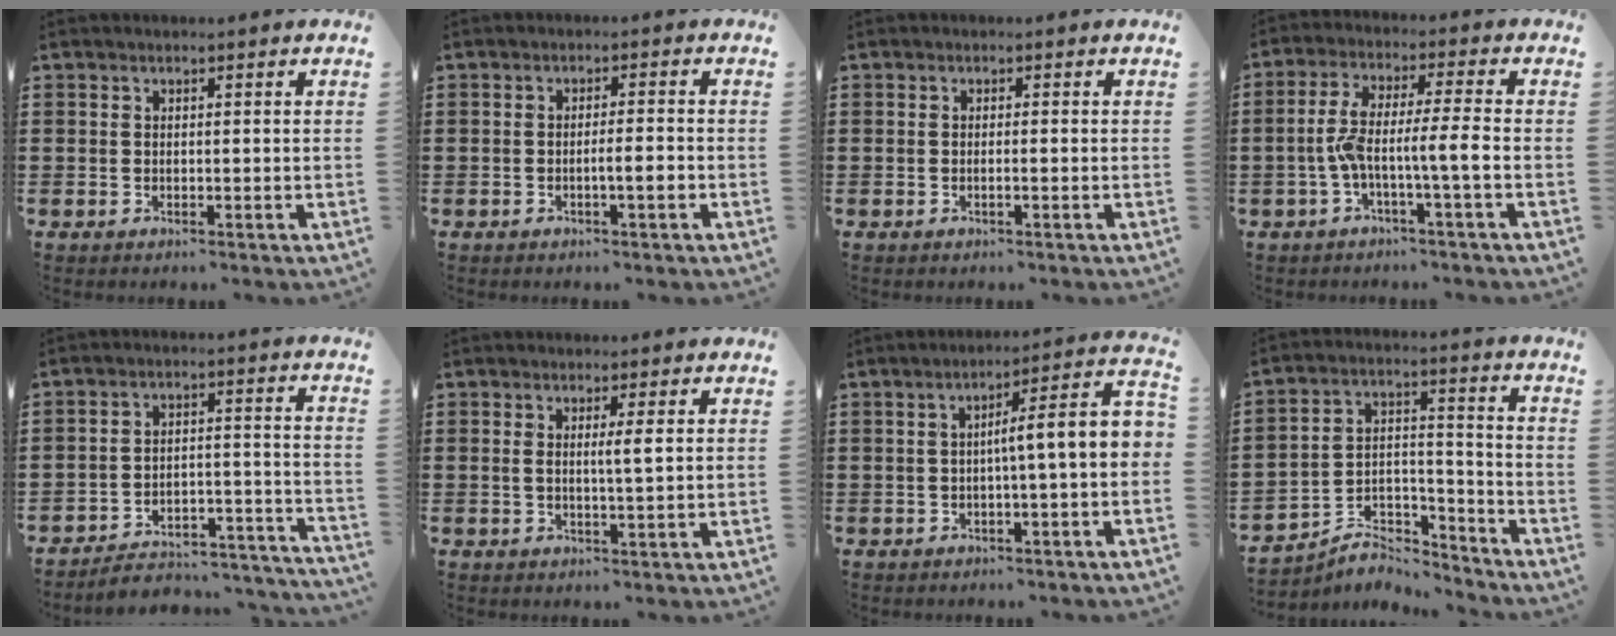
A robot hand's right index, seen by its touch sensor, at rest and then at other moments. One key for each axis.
{"total": 2.7, "fx": -0.9, "fy": 0.3, "fz": 2.6, "tx": -0.044, "ty": 0.000, "tz": -0.017}
{"total": 0.9, "fx": -0.4, "fy": -0.2, "fz": 0.7, "tx": -0.012, "ty": -0.005, "tz": -0.007}
{"total": 7.4, "fx": -2.4, "fy": 0.3, "fz": 7.0, "tx": -0.143, "ty": -0.007, "tz": -0.052}
{"total": 4.1, "fx": -3.8, "fy": 1.2, "fz": 1.1, "tx": -0.022, "ty": 0.000, "tz": -0.081}
{"total": 2.3, "fx": 0.4, "fy": -0.3, "fz": 2.3, "tx": -0.045, "ty": -0.006, "tz": 0.004}
{"total": 5.6, "fx": -0.5, "fy": -0.1, "fz": 5.6, "tx": -0.097, "ty": -0.021, "tz": -0.018}
{"total": 6.4, "fx": -5.9, "fy": 1.9, "fz": 1.3, "tx": -0.025, "ty": 0.012, "tz": -0.117}